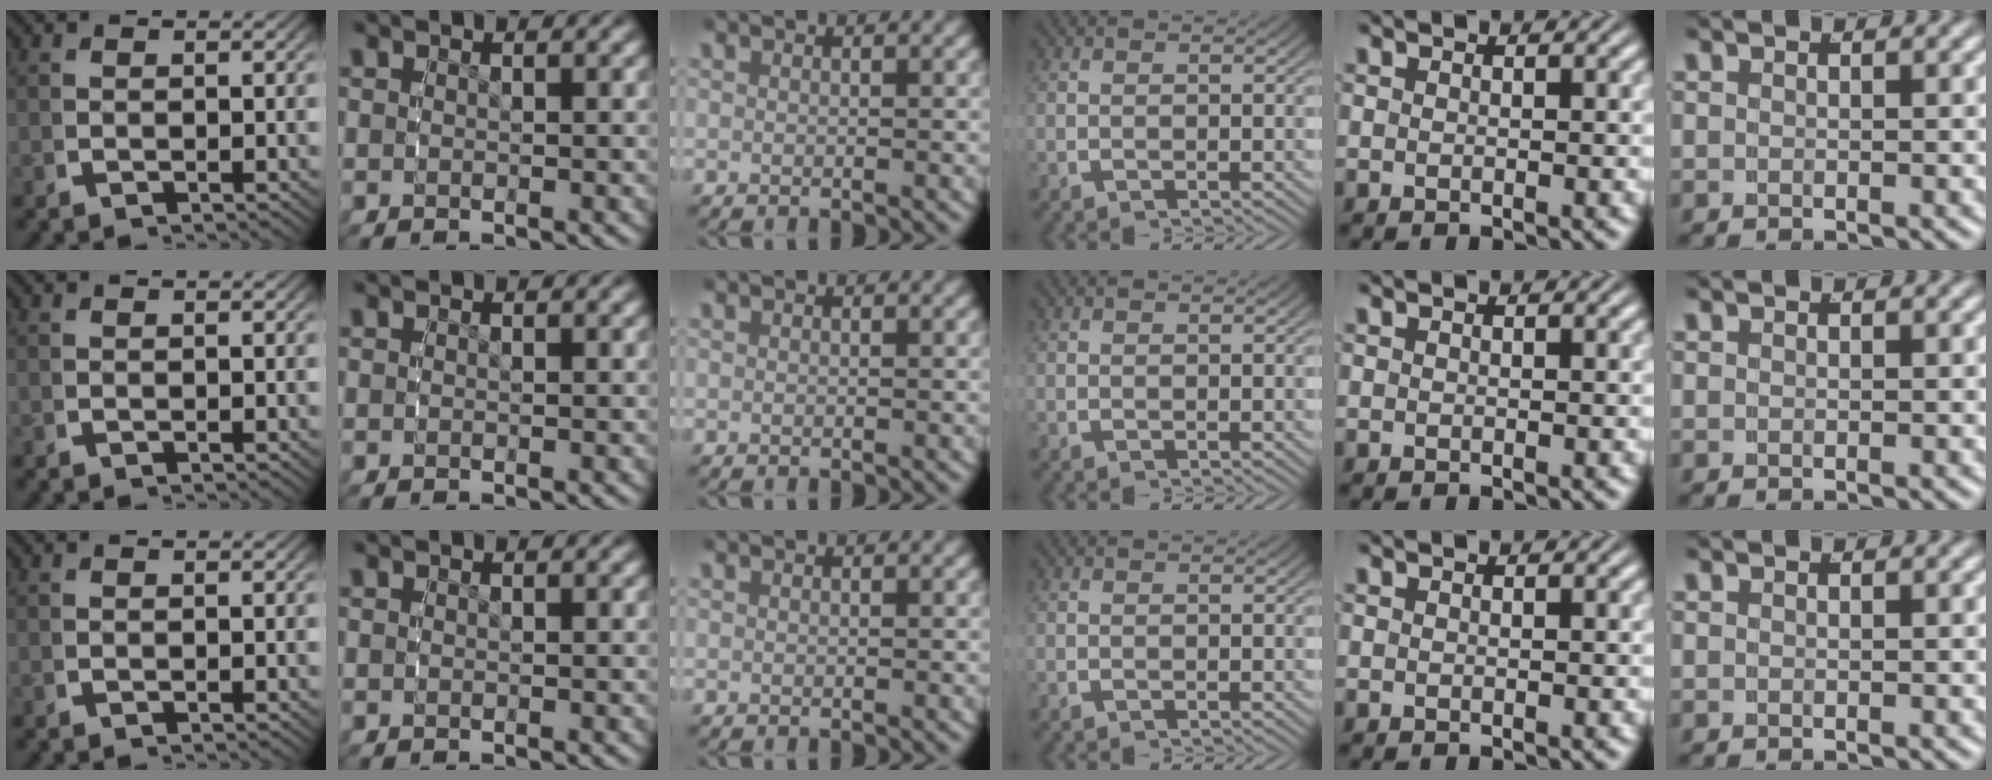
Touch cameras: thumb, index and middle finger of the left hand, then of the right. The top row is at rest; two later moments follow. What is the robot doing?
{"motion": "reach", "object": "photo album"}